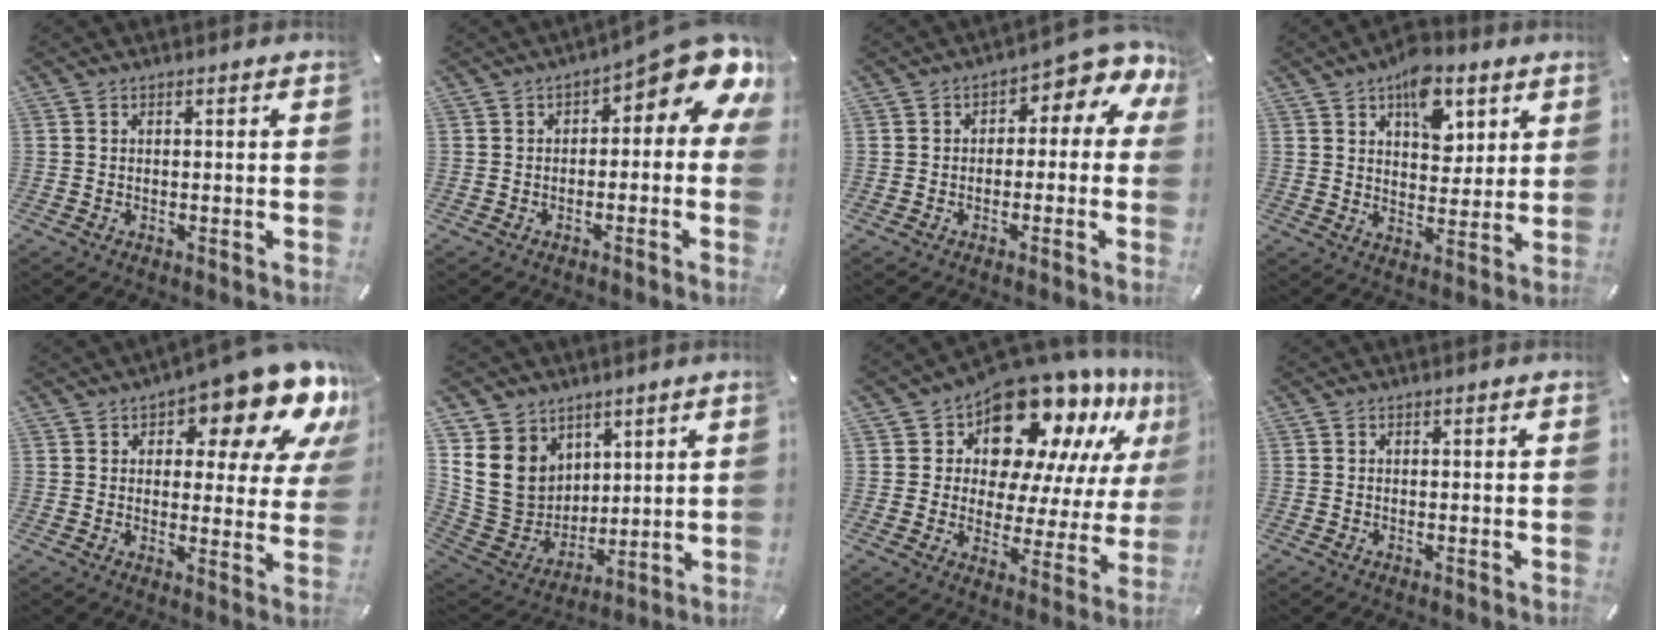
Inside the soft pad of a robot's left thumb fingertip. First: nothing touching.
{"total": 9.5, "force": [4.0, 3.7, 7.8], "torque": [-0.102, -0.039, 0.067]}
{"total": 5.2, "force": [0.4, 3.7, 3.6], "torque": [-0.037, -0.013, 0.000]}
{"total": 11.1, "force": [5.8, 6.9, 6.5], "torque": [-0.078, -0.021, 0.098]}
{"total": 15.2, "force": [10.2, 5.9, 9.6], "torque": [-0.123, -0.076, 0.166]}
{"total": 13.9, "force": [4.6, 12.1, 5.1], "torque": [-0.116, -0.031, 0.097]}
{"total": 16.1, "force": [12.9, 7.4, 6.0], "torque": [-0.101, -0.111, 0.221]}
{"total": 0.0}